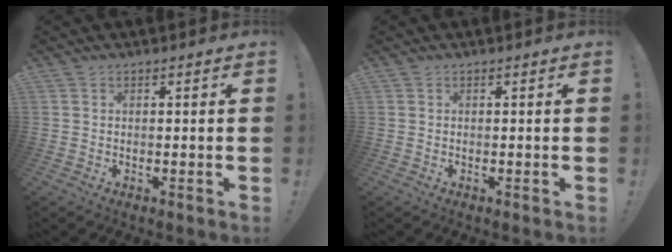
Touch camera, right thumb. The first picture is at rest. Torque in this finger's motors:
{"motor_torque": [0.00, 0.00, 0.05, -0.05, 0.00]}